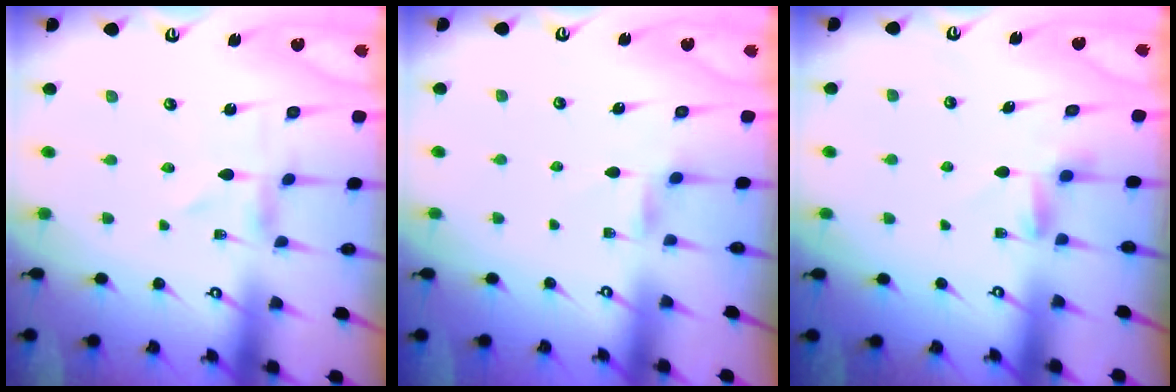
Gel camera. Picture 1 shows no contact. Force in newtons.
{"total": 2.8, "press": 2.7, "slide": 0.5}
{"total": 3.7, "press": 3.6, "slide": 0.5}